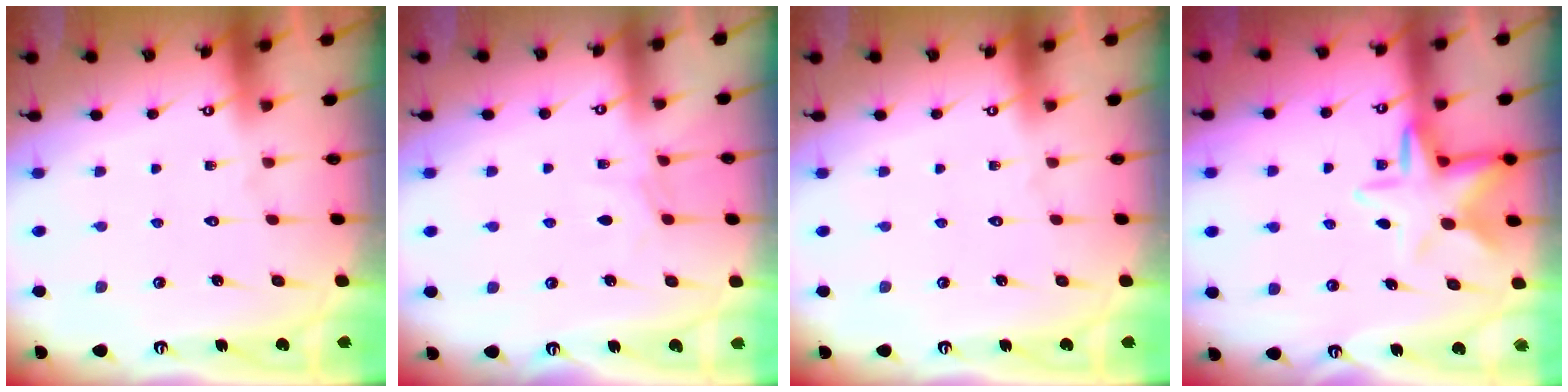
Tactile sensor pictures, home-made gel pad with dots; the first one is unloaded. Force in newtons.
{"total": 3.7, "press": 3.6, "slide": 0.5}
{"total": 0.0}
{"total": 8.7, "press": 8.5, "slide": 1.7}